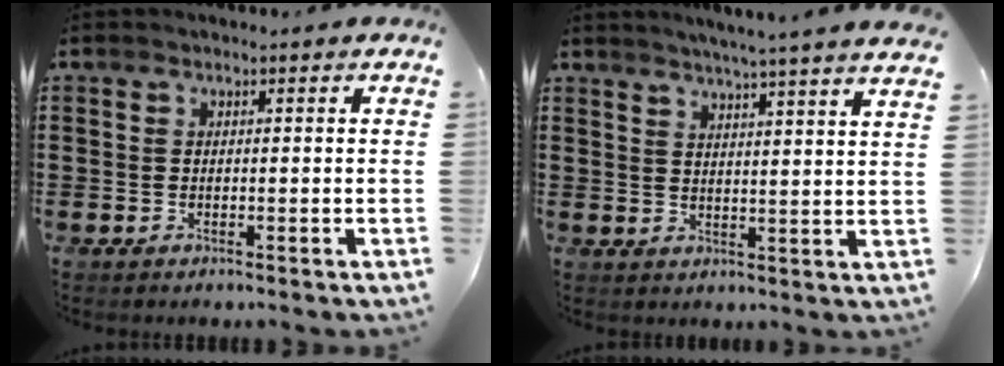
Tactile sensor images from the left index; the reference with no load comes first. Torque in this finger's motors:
{"motor_torque": [1.09, -1.05, 0.26, 0.12]}